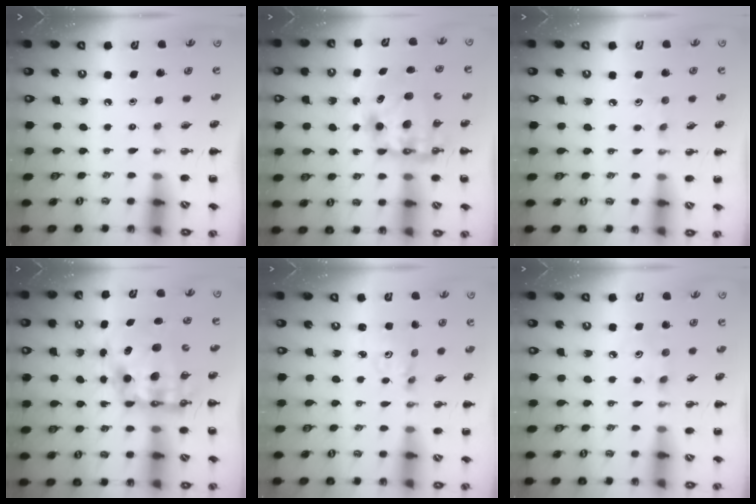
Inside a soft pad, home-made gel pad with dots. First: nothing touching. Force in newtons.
{"total": 8.5, "press": 8.2, "slide": 2.2}
{"total": 4.8, "press": 4.7, "slide": 1.2}
{"total": 13.9, "press": 13.4, "slide": 3.6}
{"total": 2.5, "press": 2.4, "slide": 0.4}
{"total": 4.7, "press": 4.6, "slide": 1.0}